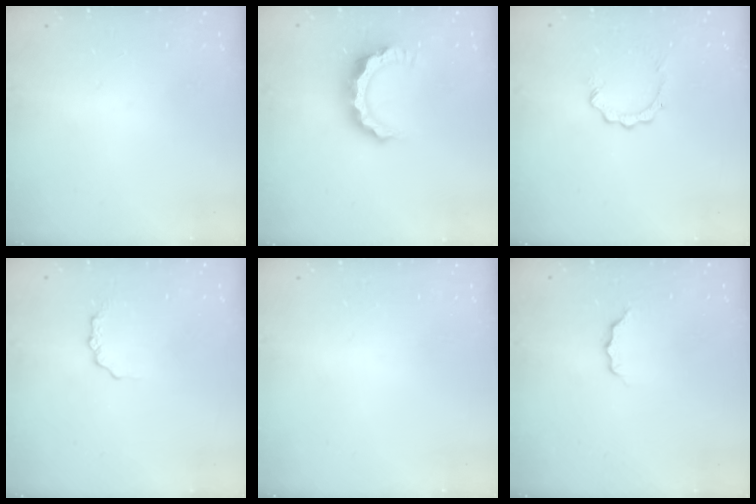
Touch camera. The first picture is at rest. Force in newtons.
{"total": 9.9, "press": 9.8, "slide": 1.1}
{"total": 2.6, "press": 2.6, "slide": 0.3}
{"total": 2.6, "press": 2.6, "slide": 0.4}
{"total": 0.0}
{"total": 3.8, "press": 3.8, "slide": 0.5}